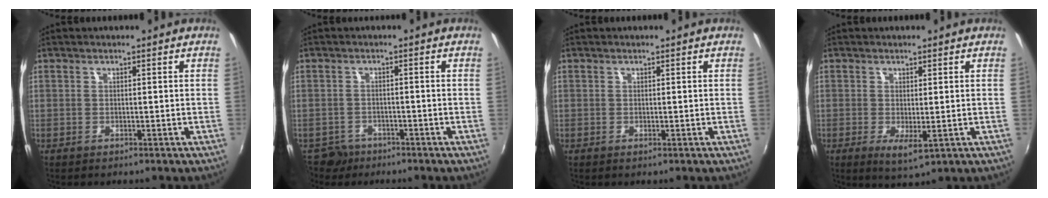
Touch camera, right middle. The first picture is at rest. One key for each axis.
{"total": 4.4, "fx": -3.1, "fy": 3.0, "fz": 0.6, "tx": -0.026, "ty": 0.001, "tz": -0.055}
{"total": 0.0}
{"total": 3.5, "fx": -0.4, "fy": 1.1, "fz": 3.3, "tx": -0.058, "ty": -0.013, "tz": -0.001}